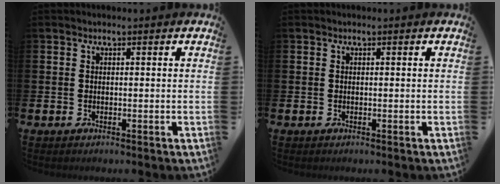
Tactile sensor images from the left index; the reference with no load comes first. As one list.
[{"total": 0.0}]